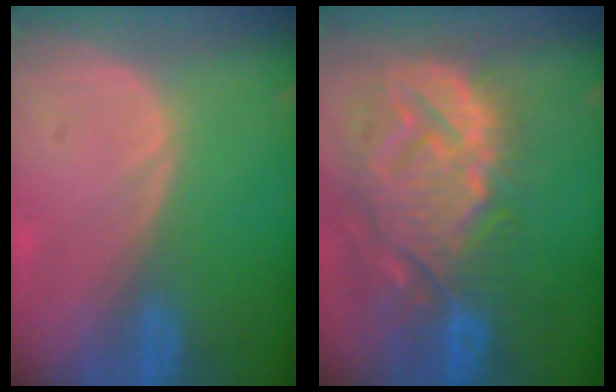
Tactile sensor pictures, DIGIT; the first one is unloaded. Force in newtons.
{"total": 14.3, "press": 12.3, "slide": 7.4}